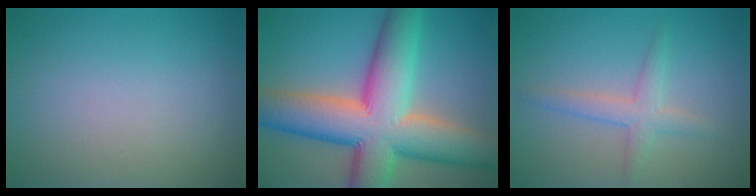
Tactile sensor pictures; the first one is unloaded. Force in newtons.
{"total": 13.9, "press": 13.8, "slide": 0.6}
{"total": 2.5, "press": 2.5, "slide": 0.0}